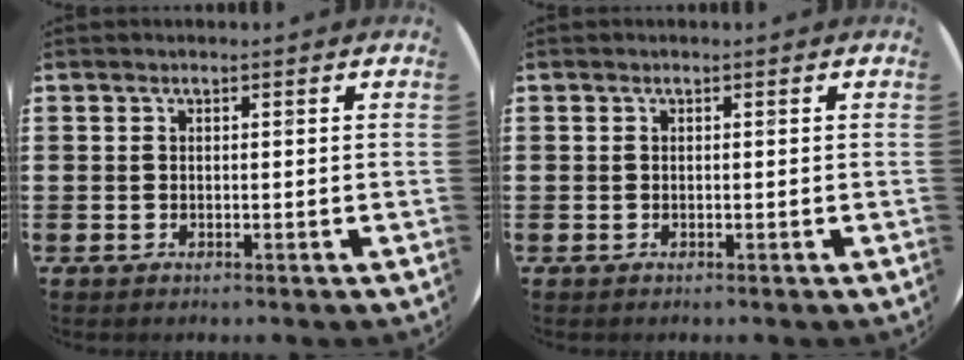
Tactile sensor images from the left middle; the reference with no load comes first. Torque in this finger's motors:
{"motor_torque": [-0.17, 0.04, 0.01, -0.01]}